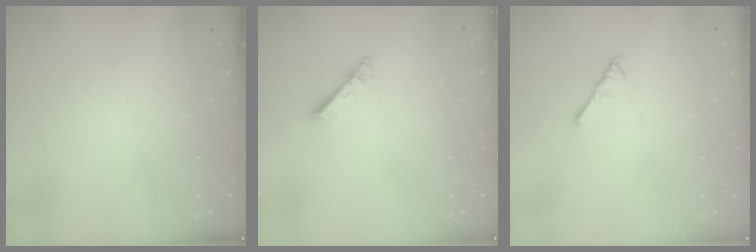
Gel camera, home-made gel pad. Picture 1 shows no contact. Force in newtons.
{"total": 3.5, "press": 3.4, "slide": 0.4}
{"total": 2.2, "press": 2.1, "slide": 0.5}